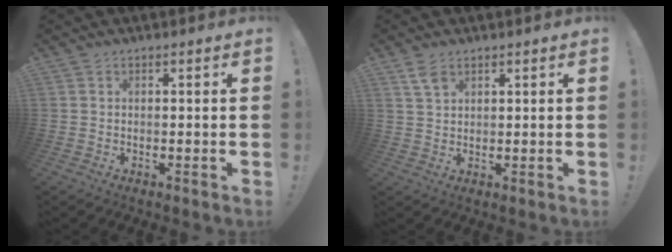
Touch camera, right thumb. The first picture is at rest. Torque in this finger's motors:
{"motor_torque": [0.01, 0.00, 0.00, 0.19, 0.00]}